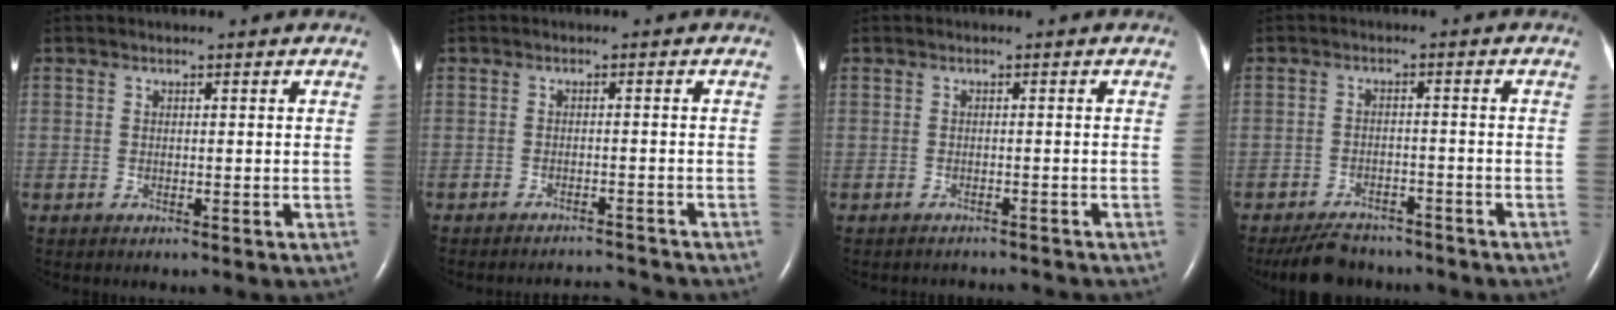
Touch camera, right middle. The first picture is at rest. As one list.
[{"total": 4.4, "force": [-4.4, -0.4, -0.4], "torque": [0.002, -0.004, -0.065]}, {"total": 4.6, "force": [-4.6, 0.6, 0.6], "torque": [-0.004, -0.009, -0.055]}, {"total": 8.3, "force": [-7.3, 2.9, 2.4], "torque": [-0.044, -0.008, -0.112]}]